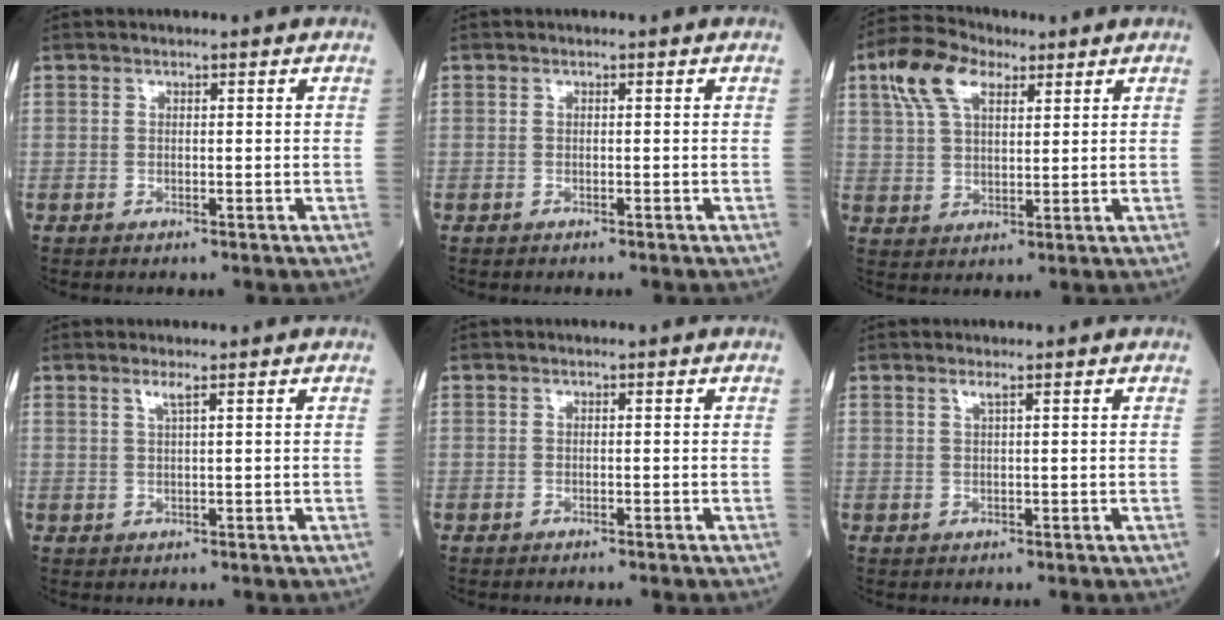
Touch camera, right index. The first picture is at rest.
{"total": 0.6, "force": [-0.4, 0.0, 0.4], "torque": [-0.008, 0.001, -0.004]}
{"total": 8.9, "force": [4.8, 4.2, 6.2], "torque": [-0.142, 0.025, 0.094]}
{"total": 1.3, "force": [0.8, -0.3, 1.0], "torque": [-0.029, 0.000, 0.020]}
{"total": 1.5, "force": [-1.3, 0.0, 0.8], "torque": [-0.013, 0.000, -0.013]}
{"total": 0.8, "force": [0.5, -0.2, 0.6], "torque": [-0.021, 0.001, 0.015]}